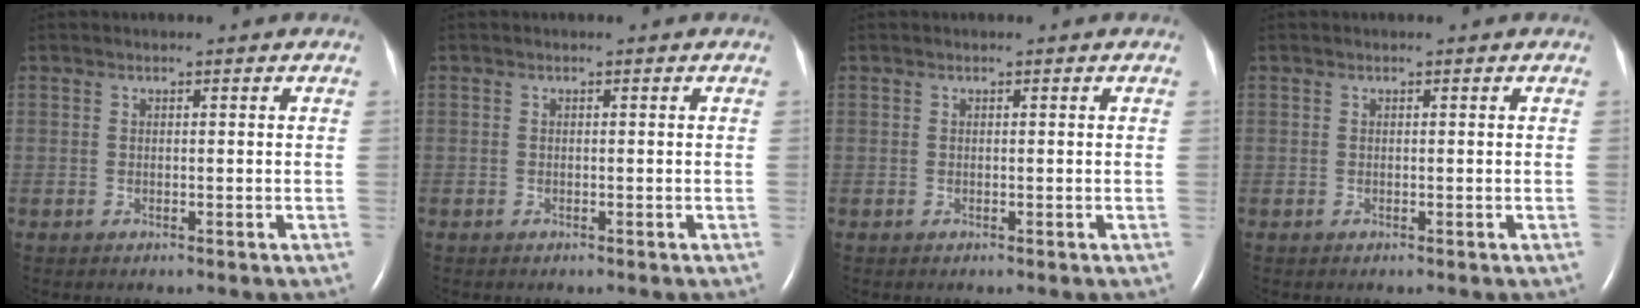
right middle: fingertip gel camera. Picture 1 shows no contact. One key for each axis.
{"total": 0.0}
{"total": 0.0}
{"total": 0.0}